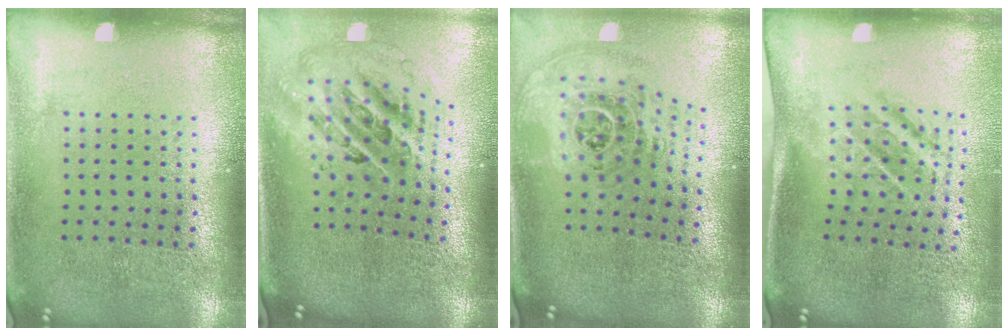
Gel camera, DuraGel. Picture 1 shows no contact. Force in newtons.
{"total": 2.8, "press": 1.9, "slide": 2.1}
{"total": 2.0, "press": 1.5, "slide": 1.4}
{"total": 1.8, "press": 1.2, "slide": 1.4}